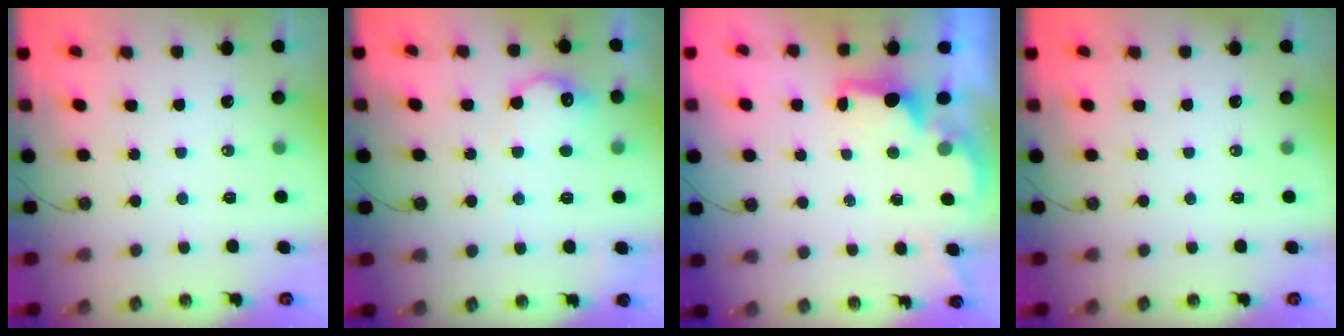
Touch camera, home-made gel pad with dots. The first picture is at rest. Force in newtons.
{"total": 11.8, "press": 11.8, "slide": 0.4}
{"total": 1.6, "press": 1.4, "slide": 0.7}
{"total": 0.0}